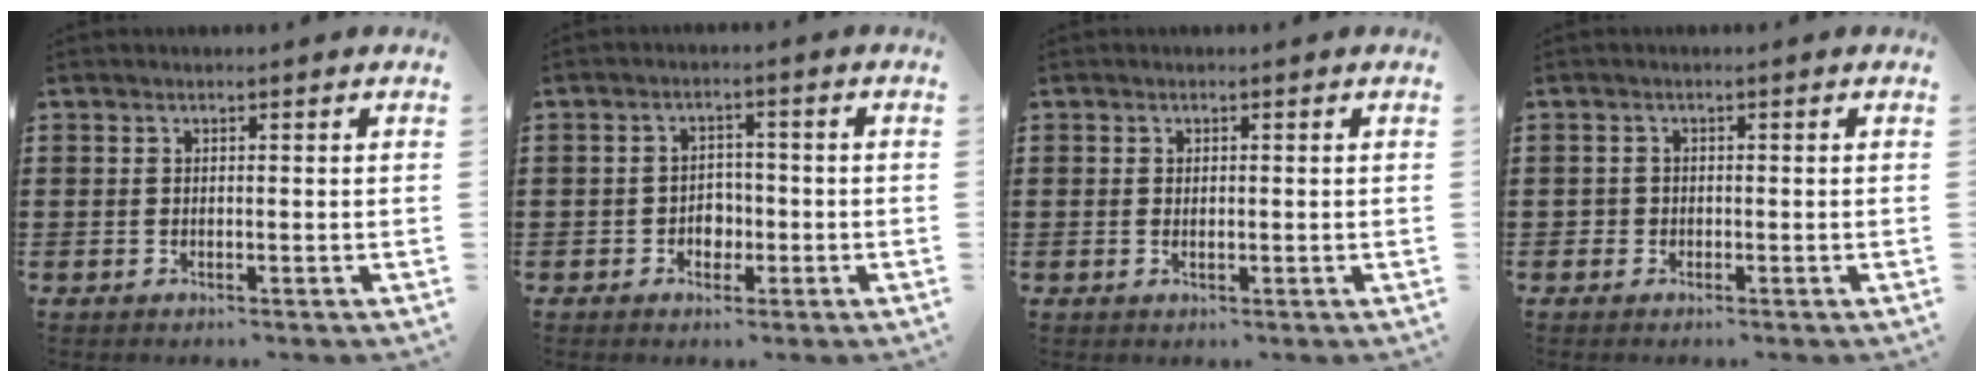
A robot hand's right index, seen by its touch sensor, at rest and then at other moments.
{"total": 2.9, "force": [-1.0, 2.3, 1.3], "torque": [-0.031, 0.005, -0.022]}
{"total": 0.8, "force": [0.0, 0.4, 0.7], "torque": [-0.014, 0.002, 0.000]}
{"total": 1.0, "force": [-0.3, 0.9, 0.0], "torque": [-0.003, 0.006, -0.009]}